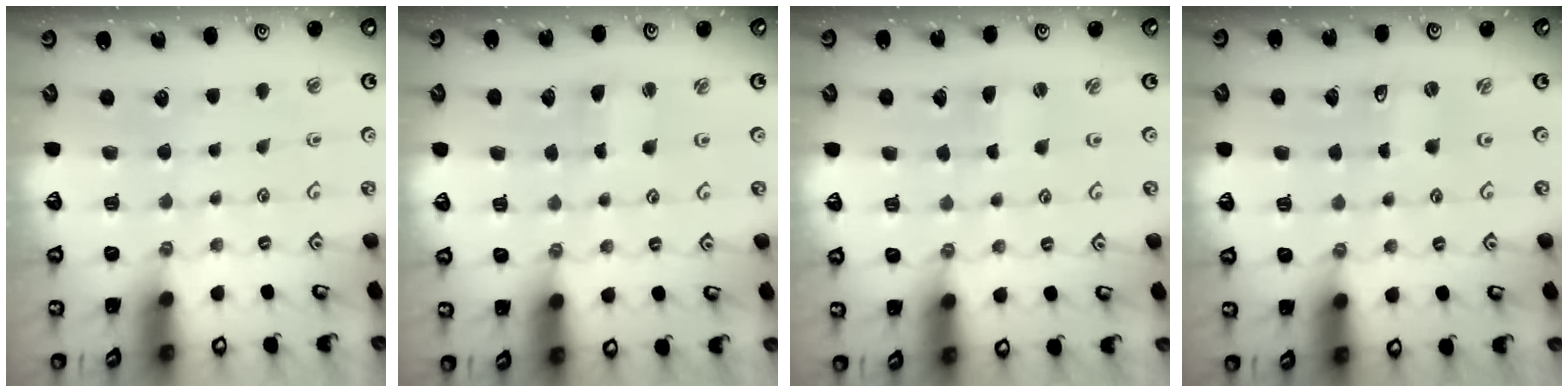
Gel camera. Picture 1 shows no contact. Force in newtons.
{"total": 2.3, "press": 2.3, "slide": 0.3}
{"total": 1.8, "press": 1.8, "slide": 0.3}
{"total": 0.0}